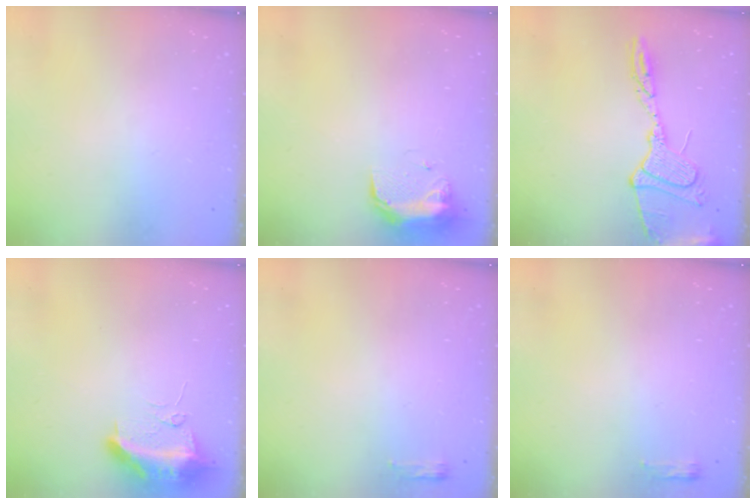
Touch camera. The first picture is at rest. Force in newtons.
{"total": 9.1, "press": 9.0, "slide": 0.9}
{"total": 15.1, "press": 15.0, "slide": 1.3}
{"total": 10.4, "press": 10.3, "slide": 1.3}
{"total": 2.8, "press": 2.6, "slide": 1.1}
{"total": 2.8, "press": 2.6, "slide": 1.1}